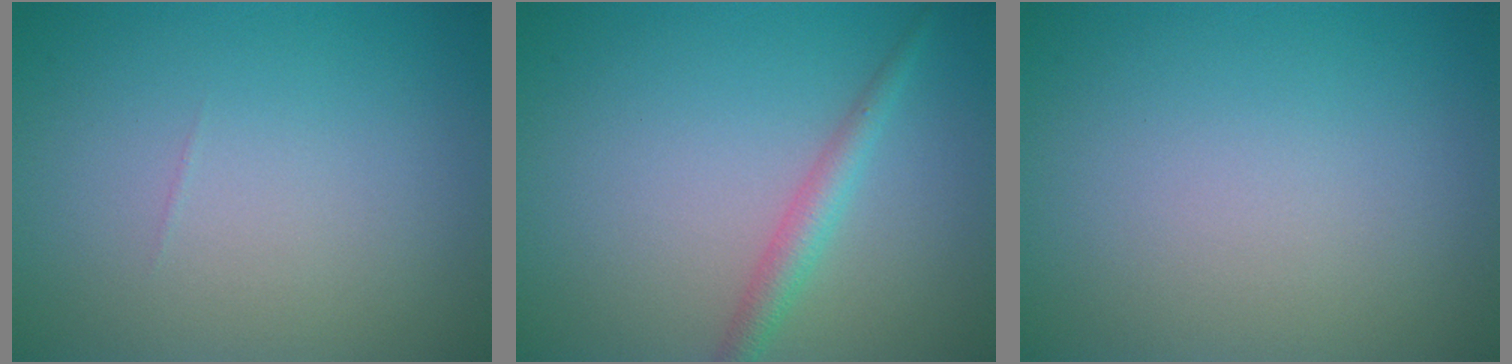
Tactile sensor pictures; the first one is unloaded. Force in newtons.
{"total": 2.1, "press": 2.1, "slide": 0.1}
{"total": 0.0}